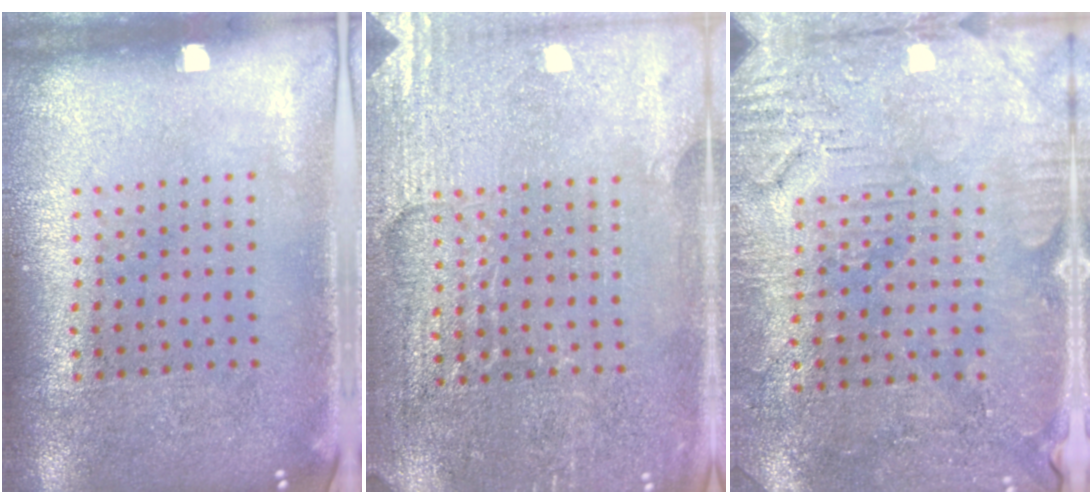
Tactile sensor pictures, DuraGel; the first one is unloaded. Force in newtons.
{"total": 2.9, "press": 2.9, "slide": 0.3}
{"total": 3.0, "press": 2.9, "slide": 0.6}